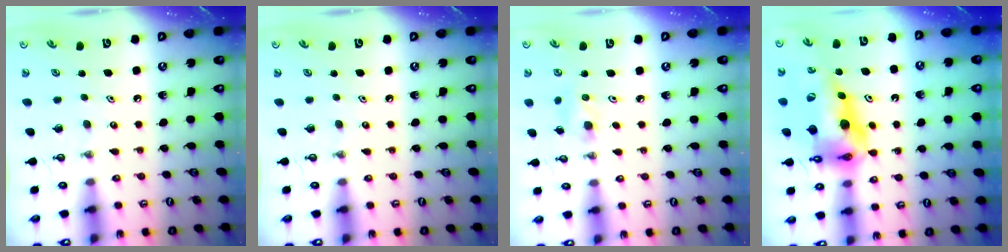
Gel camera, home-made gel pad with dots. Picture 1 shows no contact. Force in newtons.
{"total": 0.0}
{"total": 6.3, "press": 5.4, "slide": 3.3}
{"total": 18.9, "press": 18.8, "slide": 2.0}